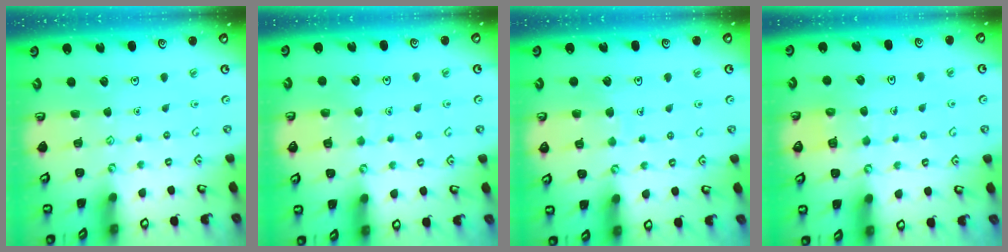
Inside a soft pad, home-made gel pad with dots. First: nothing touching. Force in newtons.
{"total": 4.7, "press": 4.6, "slide": 0.4}
{"total": 5.1, "press": 5.0, "slide": 0.5}
{"total": 5.9, "press": 5.9, "slide": 0.6}